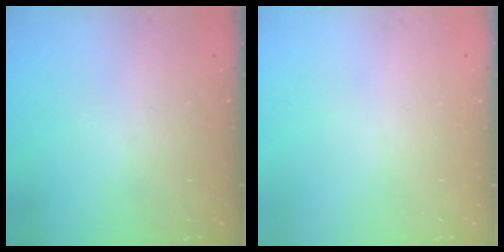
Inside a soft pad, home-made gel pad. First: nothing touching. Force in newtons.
{"total": 0.0}